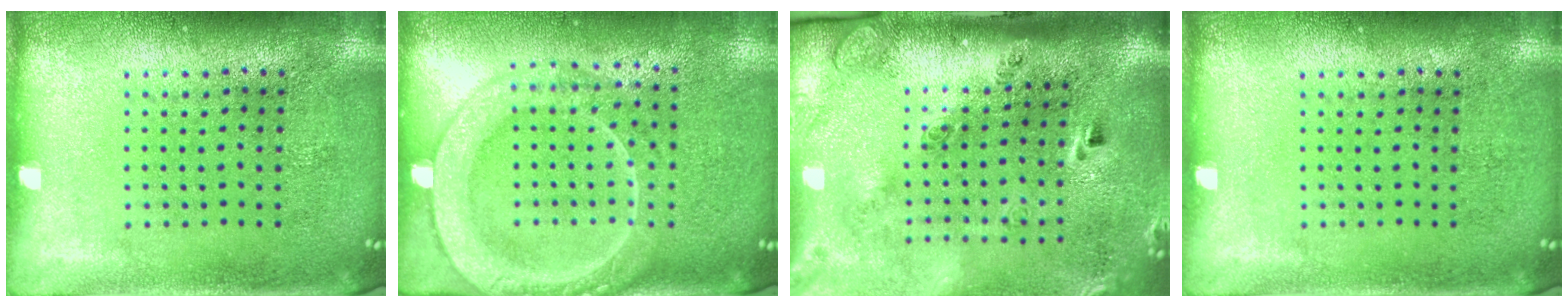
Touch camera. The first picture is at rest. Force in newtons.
{"total": 2.3, "press": 2.1, "slide": 0.8}
{"total": 2.9, "press": 2.0, "slide": 2.1}
{"total": 0.0}